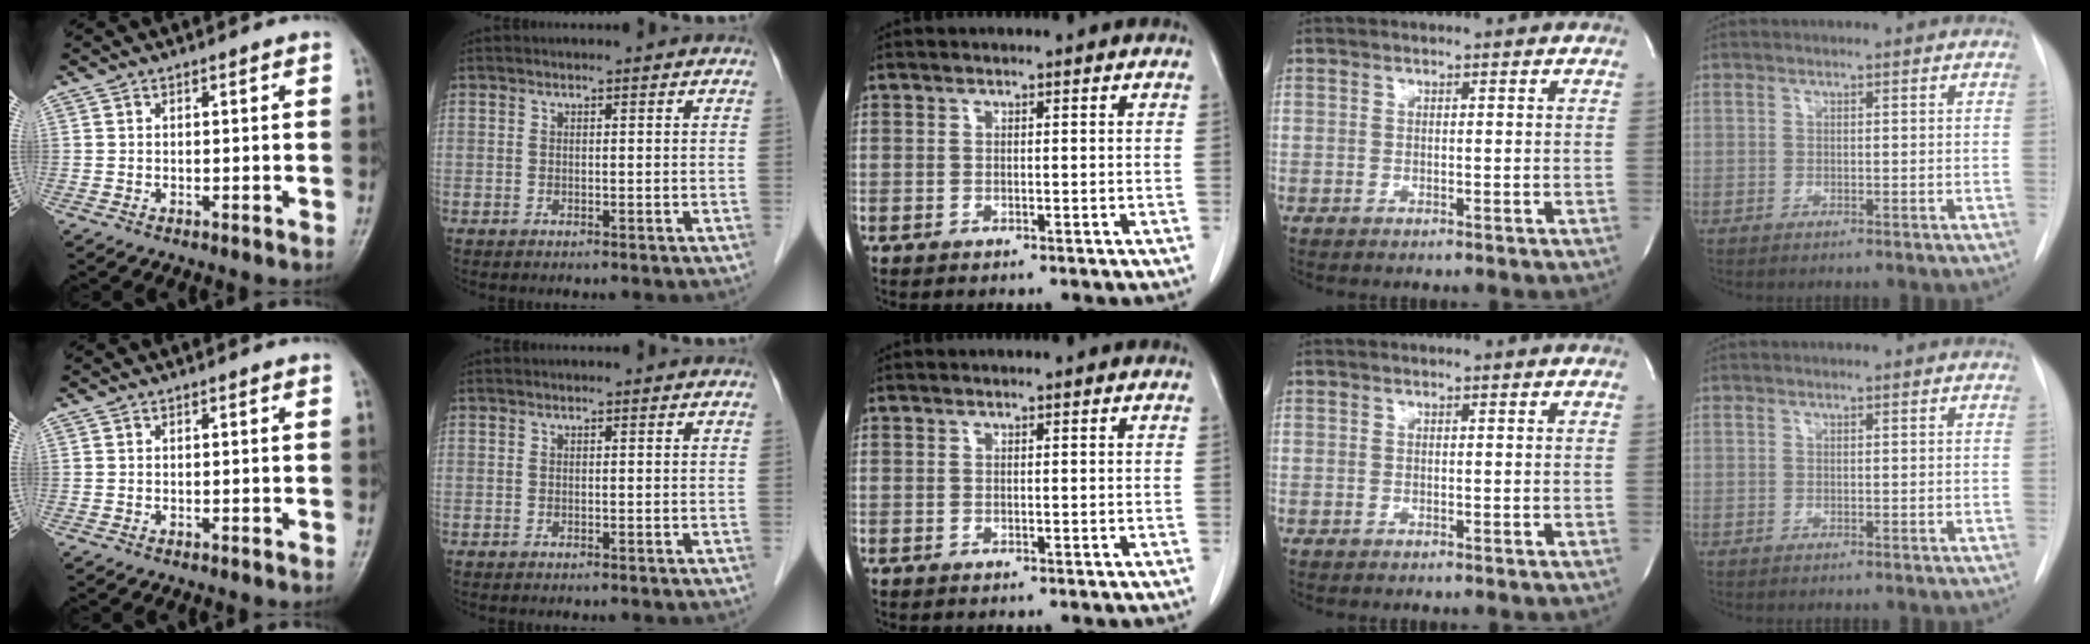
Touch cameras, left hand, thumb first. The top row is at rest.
{}